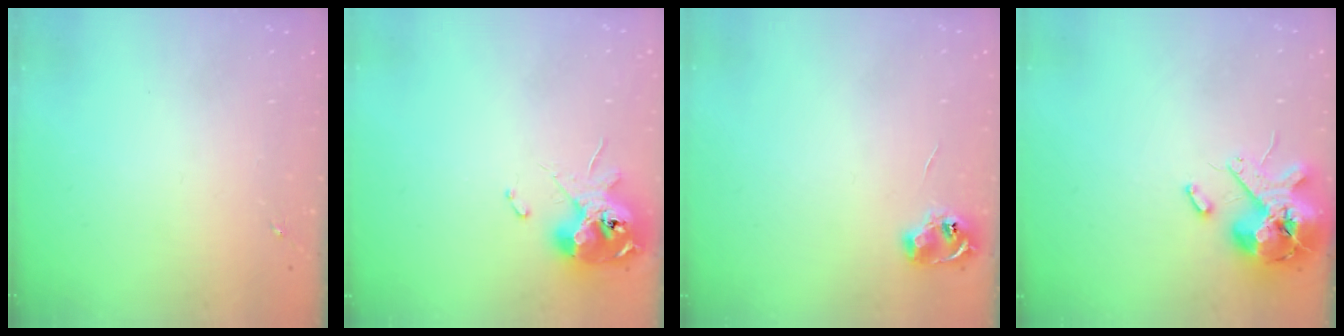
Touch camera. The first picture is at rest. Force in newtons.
{"total": 12.4, "press": 12.2, "slide": 1.8}
{"total": 6.0, "press": 6.0, "slide": 0.7}
{"total": 13.6, "press": 13.5, "slide": 2.2}